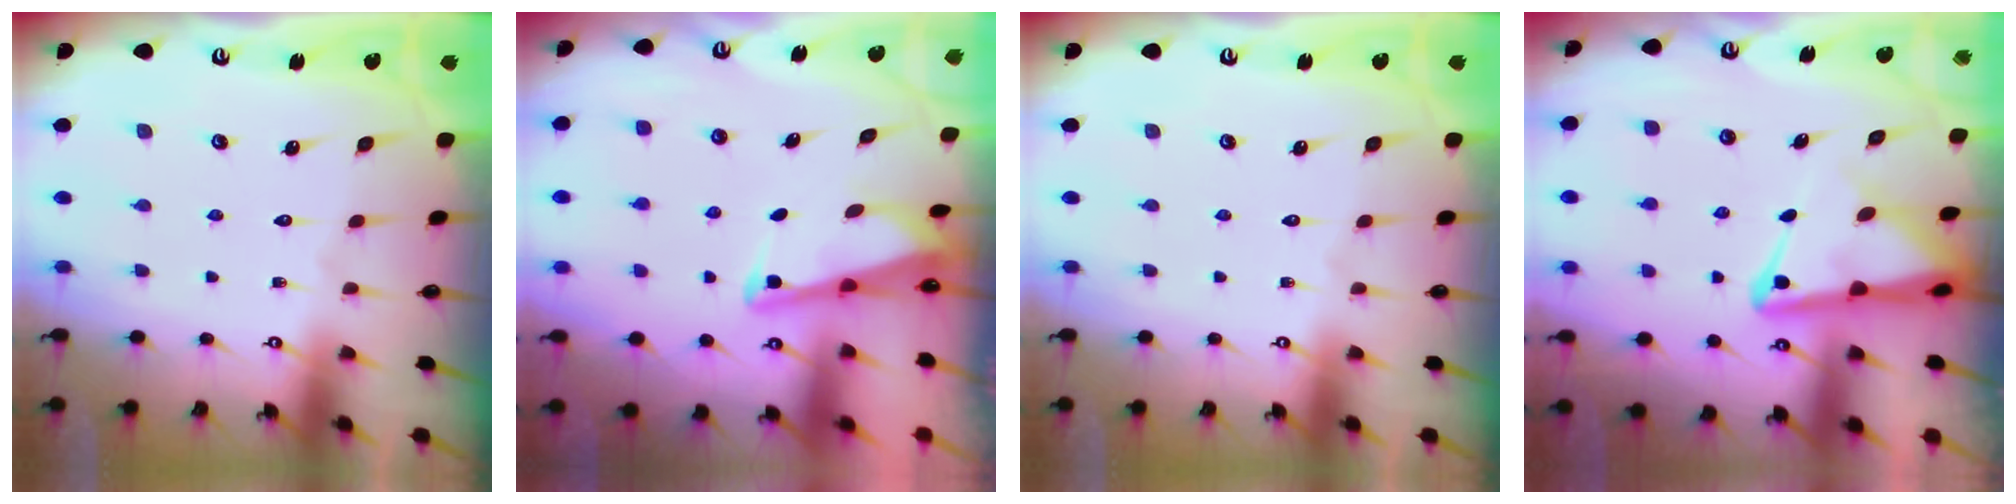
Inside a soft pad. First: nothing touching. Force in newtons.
{"total": 2.7, "press": 2.7, "slide": 0.4}
{"total": 0.0}
{"total": 6.2, "press": 6.2, "slide": 0.7}